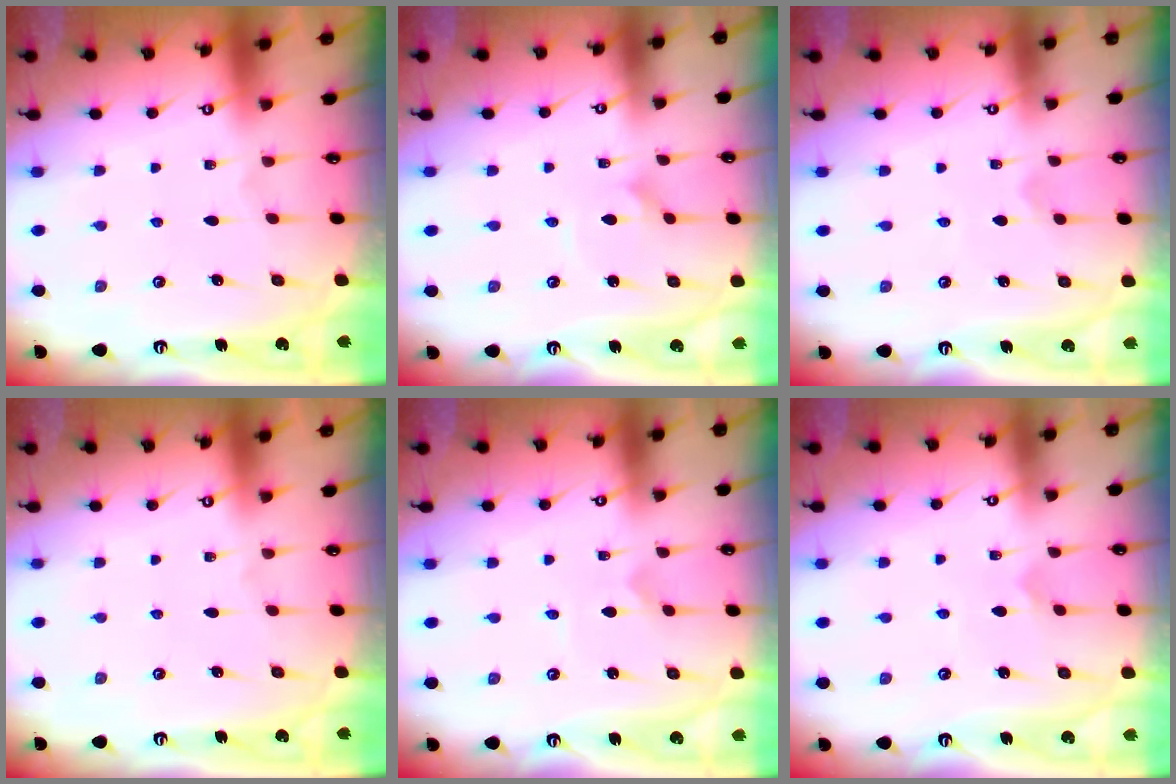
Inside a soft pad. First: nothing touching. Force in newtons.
{"total": 1.8, "press": 1.8, "slide": 0.1}
{"total": 1.0, "press": 1.0, "slide": 0.3}
{"total": 0.0}
{"total": 0.8, "press": 0.8, "slide": 0.1}
{"total": 2.9, "press": 2.9, "slide": 0.2}